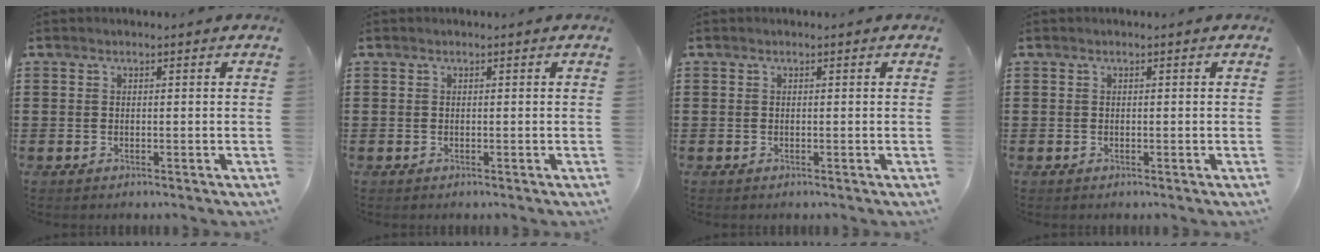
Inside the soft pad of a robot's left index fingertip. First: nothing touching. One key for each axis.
{"total": 0.0}
{"total": 0.0}
{"total": 0.0}